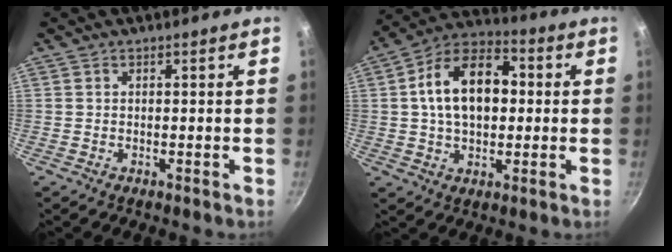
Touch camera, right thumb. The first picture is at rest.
{"total": 15.9, "force": [1.8, 10.2, 12.1], "torque": [-0.169, 0.029, 0.015]}